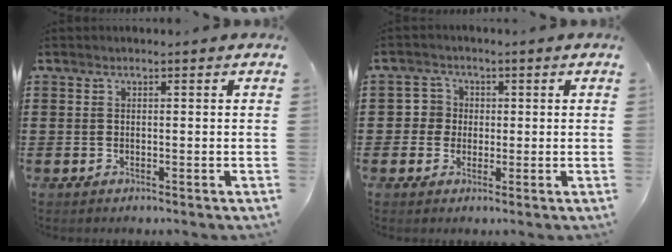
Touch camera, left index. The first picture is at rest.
{"total": 3.4, "force": [0.0, 3.3, 0.3], "torque": [-0.025, 0.011, -0.005]}